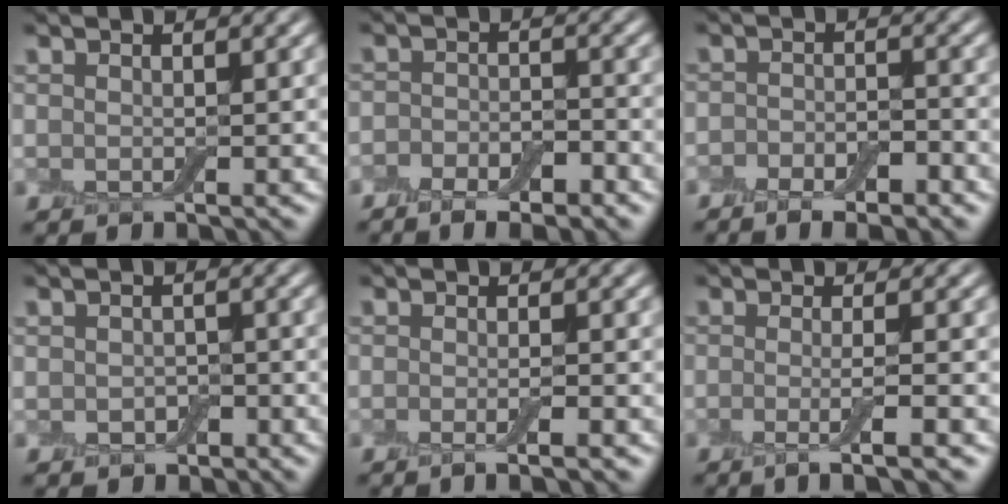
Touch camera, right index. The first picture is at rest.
{"total": 5.2, "force": [-3.3, 2.7, 3.0], "torque": [-0.011, 0.002, -0.054]}
{"total": 4.7, "force": [-3.0, 2.3, 2.9], "torque": [-0.017, 0.003, -0.048]}
{"total": 1.5, "force": [-0.6, 1.2, 0.7], "torque": [-0.010, -0.005, -0.013]}
{"total": 2.0, "force": [-0.8, 0.3, 1.8], "torque": [-0.024, -0.004, -0.014]}
{"total": 3.4, "force": [-0.9, 0.7, 3.2], "torque": [-0.048, -0.006, -0.021]}